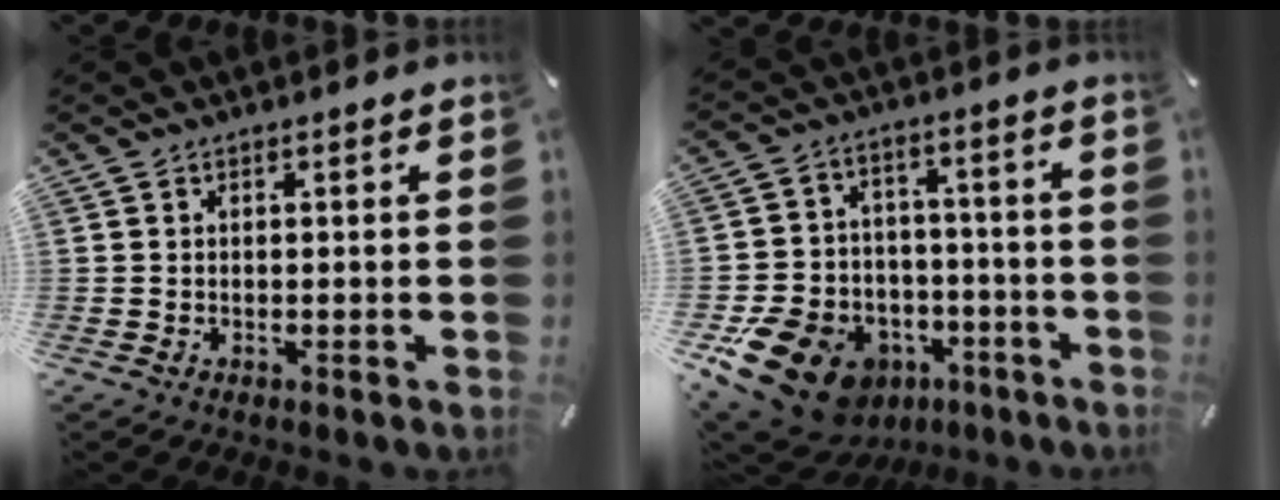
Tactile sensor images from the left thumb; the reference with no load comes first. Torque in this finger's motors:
{"motor_torque": [1.33, 3.30, 1.12, 0.90, 0.42]}